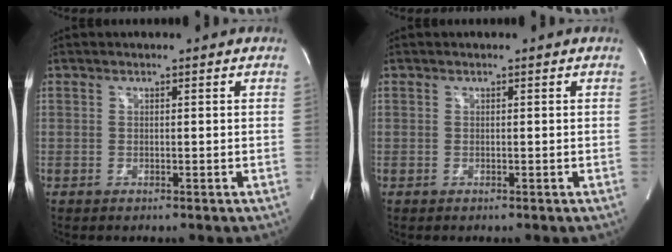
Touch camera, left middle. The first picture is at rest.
{"total": 0.0}